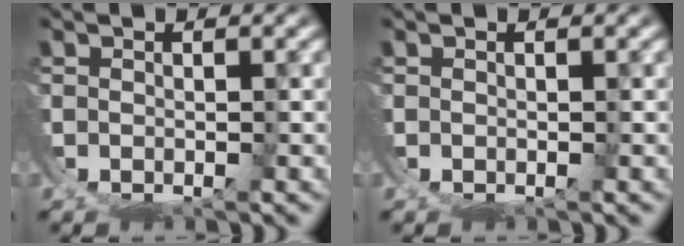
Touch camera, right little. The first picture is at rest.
{"total": 0.0}